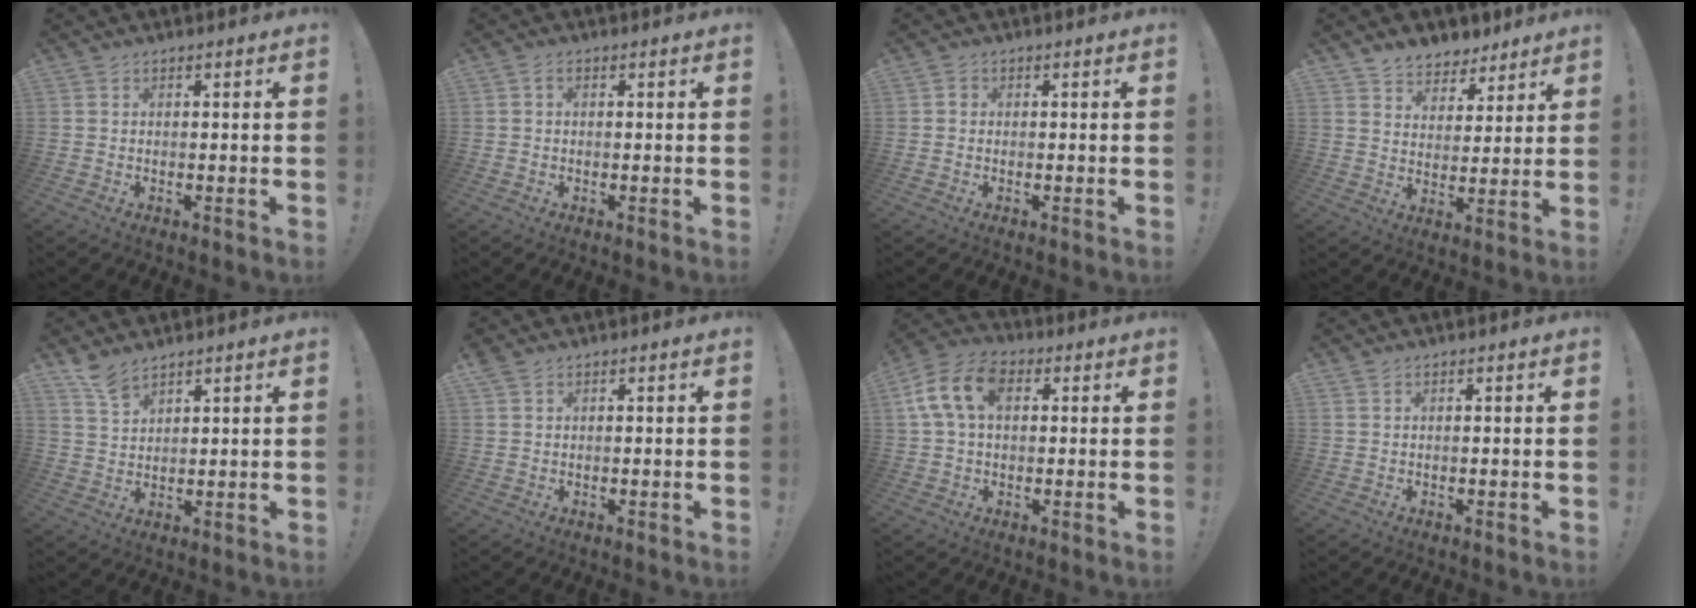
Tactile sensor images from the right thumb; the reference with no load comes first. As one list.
[{"total": 1.4, "force": [0.3, 0.8, 1.2], "torque": [-0.024, 0.005, 0.005]}, {"total": 0.9, "force": [-0.1, 0.8, 0.4], "torque": [-0.009, 0.004, -0.001]}, {"total": 7.4, "force": [5.7, 4.6, 1.0], "torque": [-0.015, -0.045, 0.111]}, {"total": 5.8, "force": [4.8, 1.7, 2.7], "torque": [-0.046, -0.030, 0.089]}, {"total": 1.6, "force": [1.1, 0.9, 0.8], "torque": [-0.015, 0.000, 0.021]}, {"total": 13.1, "force": [3.6, 8.3, 9.5], "torque": [-0.184, 0.007, 0.068]}, {"total": 0.7, "force": [0.5, 0.0, 0.4], "torque": [-0.014, 0.002, 0.011]}]